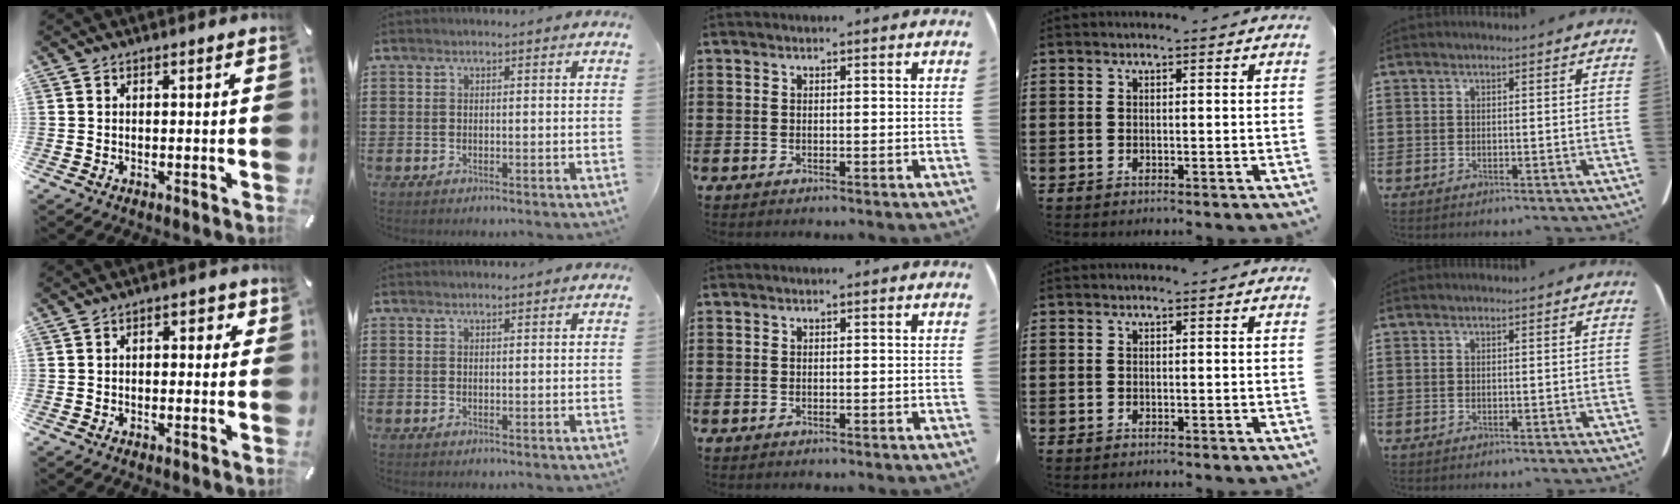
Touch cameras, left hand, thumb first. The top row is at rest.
{"thumb": {"total": 3.0, "force": [-0.3, 2.0, 2.3], "torque": [-0.030, 0.006, -0.012]}, "index": {"total": 0.7, "force": [0.7, 0.1, 0.1], "torque": [-0.003, -0.001, 0.014]}}